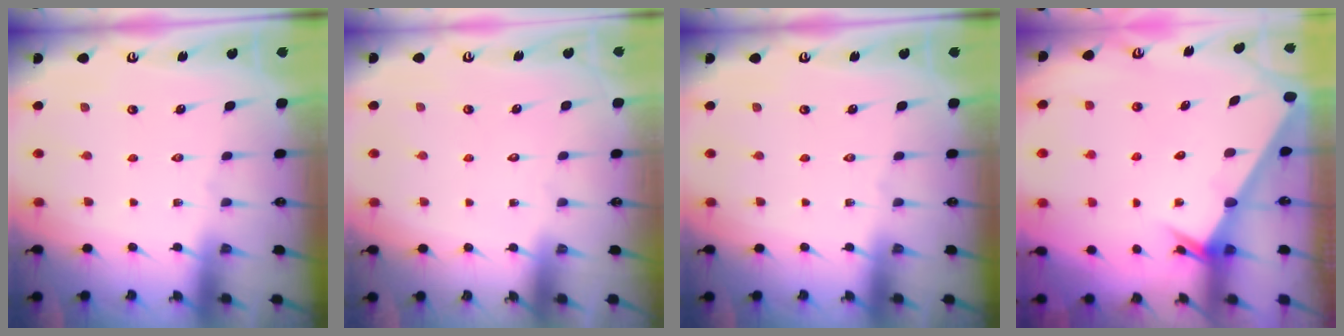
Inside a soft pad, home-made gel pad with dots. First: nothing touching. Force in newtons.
{"total": 1.7, "press": 1.7, "slide": 0.1}
{"total": 0.0}
{"total": 2.3, "press": 2.3, "slide": 0.1}